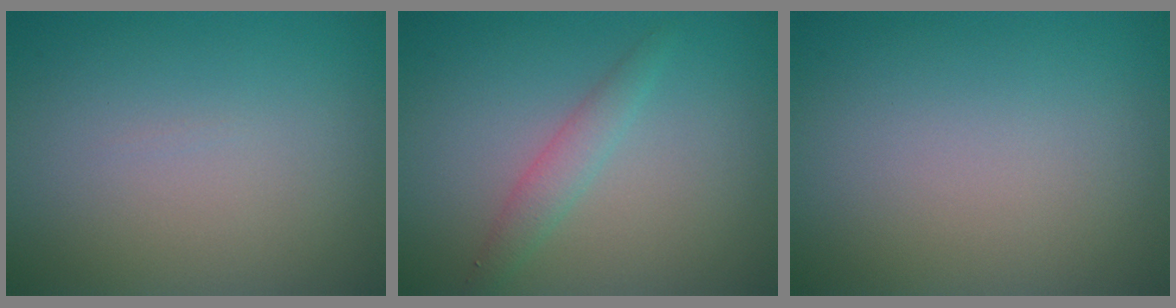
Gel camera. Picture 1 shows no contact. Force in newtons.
{"total": 1.9, "press": 1.9, "slide": 0.1}
{"total": 0.0}